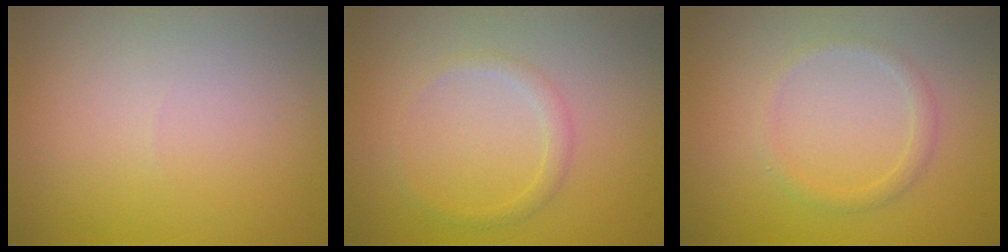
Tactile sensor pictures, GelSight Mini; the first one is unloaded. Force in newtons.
{"total": 1.2, "press": 1.2, "slide": 0.1}
{"total": 1.4, "press": 1.4, "slide": 0.1}